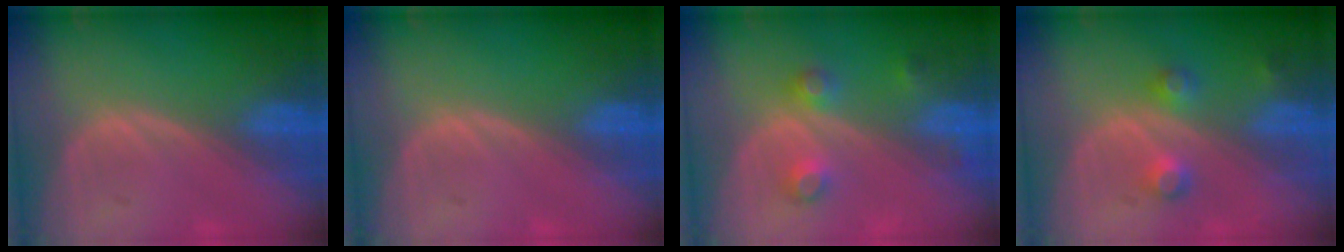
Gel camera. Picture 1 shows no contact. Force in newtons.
{"total": 0.0}
{"total": 3.7, "press": 3.3, "slide": 1.7}
{"total": 3.6, "press": 3.4, "slide": 1.1}